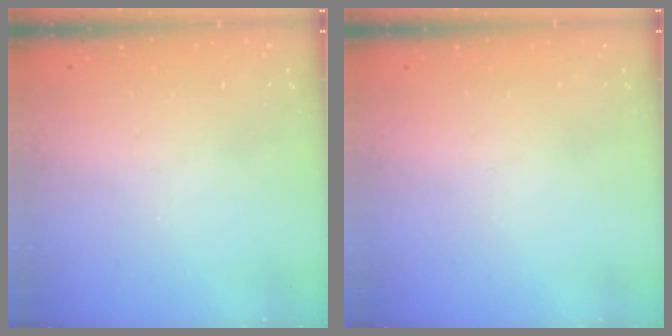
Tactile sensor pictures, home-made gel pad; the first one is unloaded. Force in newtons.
{"total": 0.0}